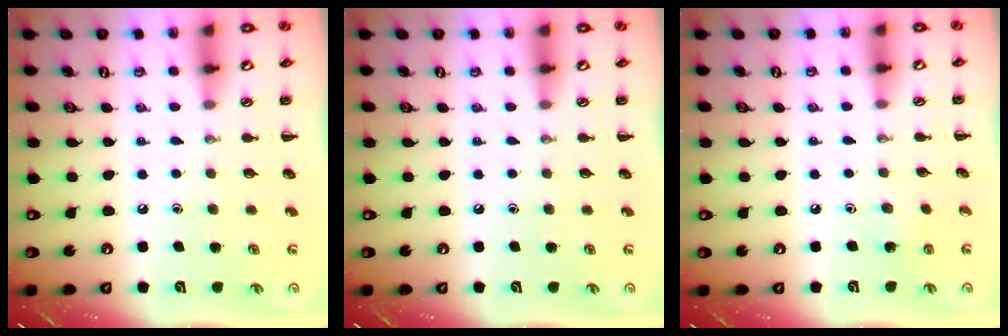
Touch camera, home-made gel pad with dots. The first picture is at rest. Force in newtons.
{"total": 0.0}
{"total": 1.7, "press": 1.5, "slide": 0.7}